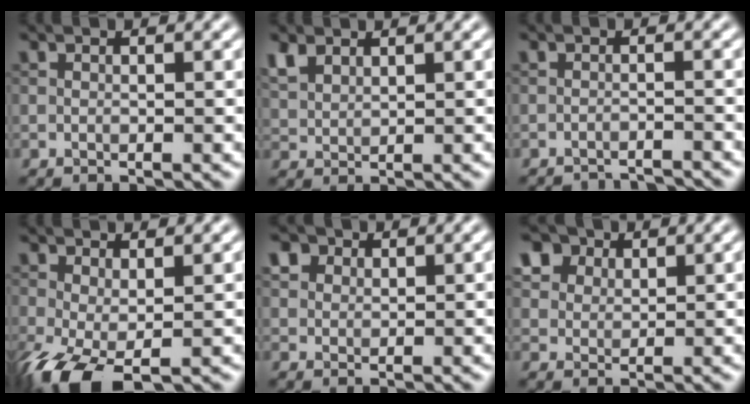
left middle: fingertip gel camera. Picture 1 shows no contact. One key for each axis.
{"total": 2.3, "fx": 1.6, "fy": 1.3, "fz": 1.1, "tx": -0.031, "ty": 0.003, "tz": 0.040}
{"total": 4.6, "fx": -4.5, "fy": 0.5, "fz": 0.5, "tx": -0.004, "ty": 0.001, "tz": -0.062}
{"total": 5.5, "fx": -2.0, "fy": 2.7, "fz": 4.4, "tx": -0.106, "ty": -0.014, "tz": -0.036}
{"total": 3.0, "fx": 1.9, "fy": 2.1, "fz": 1.1, "tx": -0.032, "ty": 0.004, "tz": 0.035}
{"total": 7.7, "fx": 4.6, "fy": 5.2, "fz": 3.3, "tx": -0.096, "ty": 0.012, "tz": 0.079}